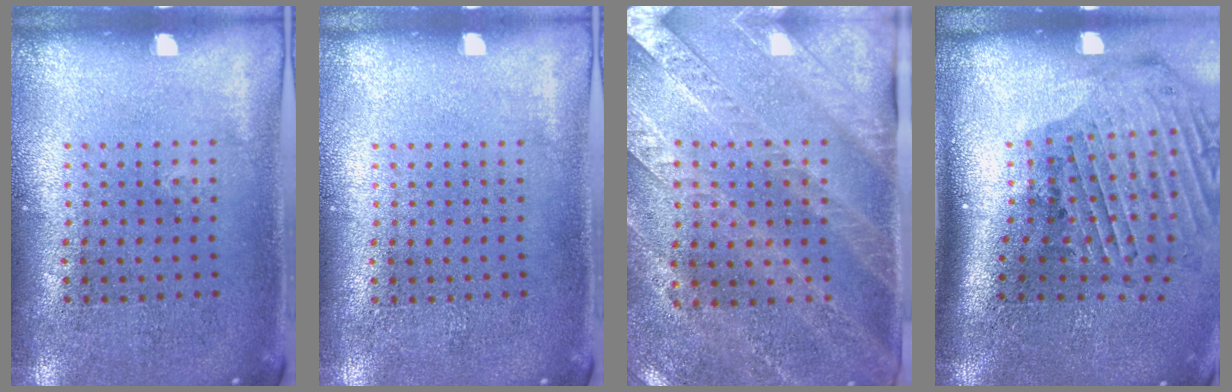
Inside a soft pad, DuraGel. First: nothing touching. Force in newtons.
{"total": 0.0}
{"total": 2.7, "press": 2.4, "slide": 1.2}
{"total": 2.9, "press": 2.1, "slide": 2.0}